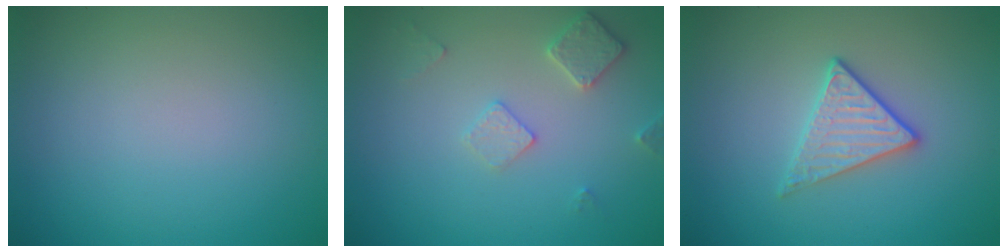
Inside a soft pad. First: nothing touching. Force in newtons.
{"total": 2.5, "press": 2.4, "slide": 0.4}
{"total": 2.7, "press": 2.4, "slide": 1.2}